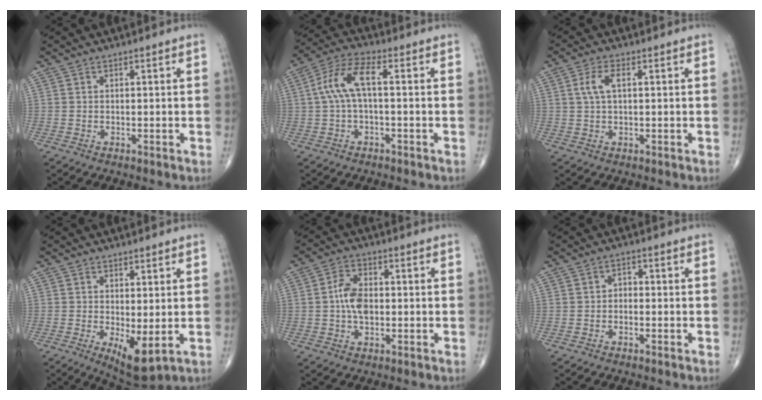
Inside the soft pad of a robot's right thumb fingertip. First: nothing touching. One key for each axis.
{"total": 7.9, "fx": 0.4, "fy": 2.9, "fz": 7.4, "tx": -0.166, "ty": 0.032, "tz": 0.002}
{"total": 4.0, "fx": 0.9, "fy": 1.8, "fz": 3.5, "tx": -0.080, "ty": 0.010, "tz": 0.018}
{"total": 6.5, "fx": -0.9, "fy": 2.4, "fz": 5.9, "tx": -0.090, "ty": -0.017, "tz": -0.005}
{"total": 6.2, "fx": -0.2, "fy": 3.8, "fz": 4.9, "tx": -0.089, "ty": 0.012, "tz": -0.011}
{"total": 1.8, "fx": -0.6, "fy": 1.3, "fz": 1.0, "tx": -0.005, "ty": 0.010, "tz": -0.017}